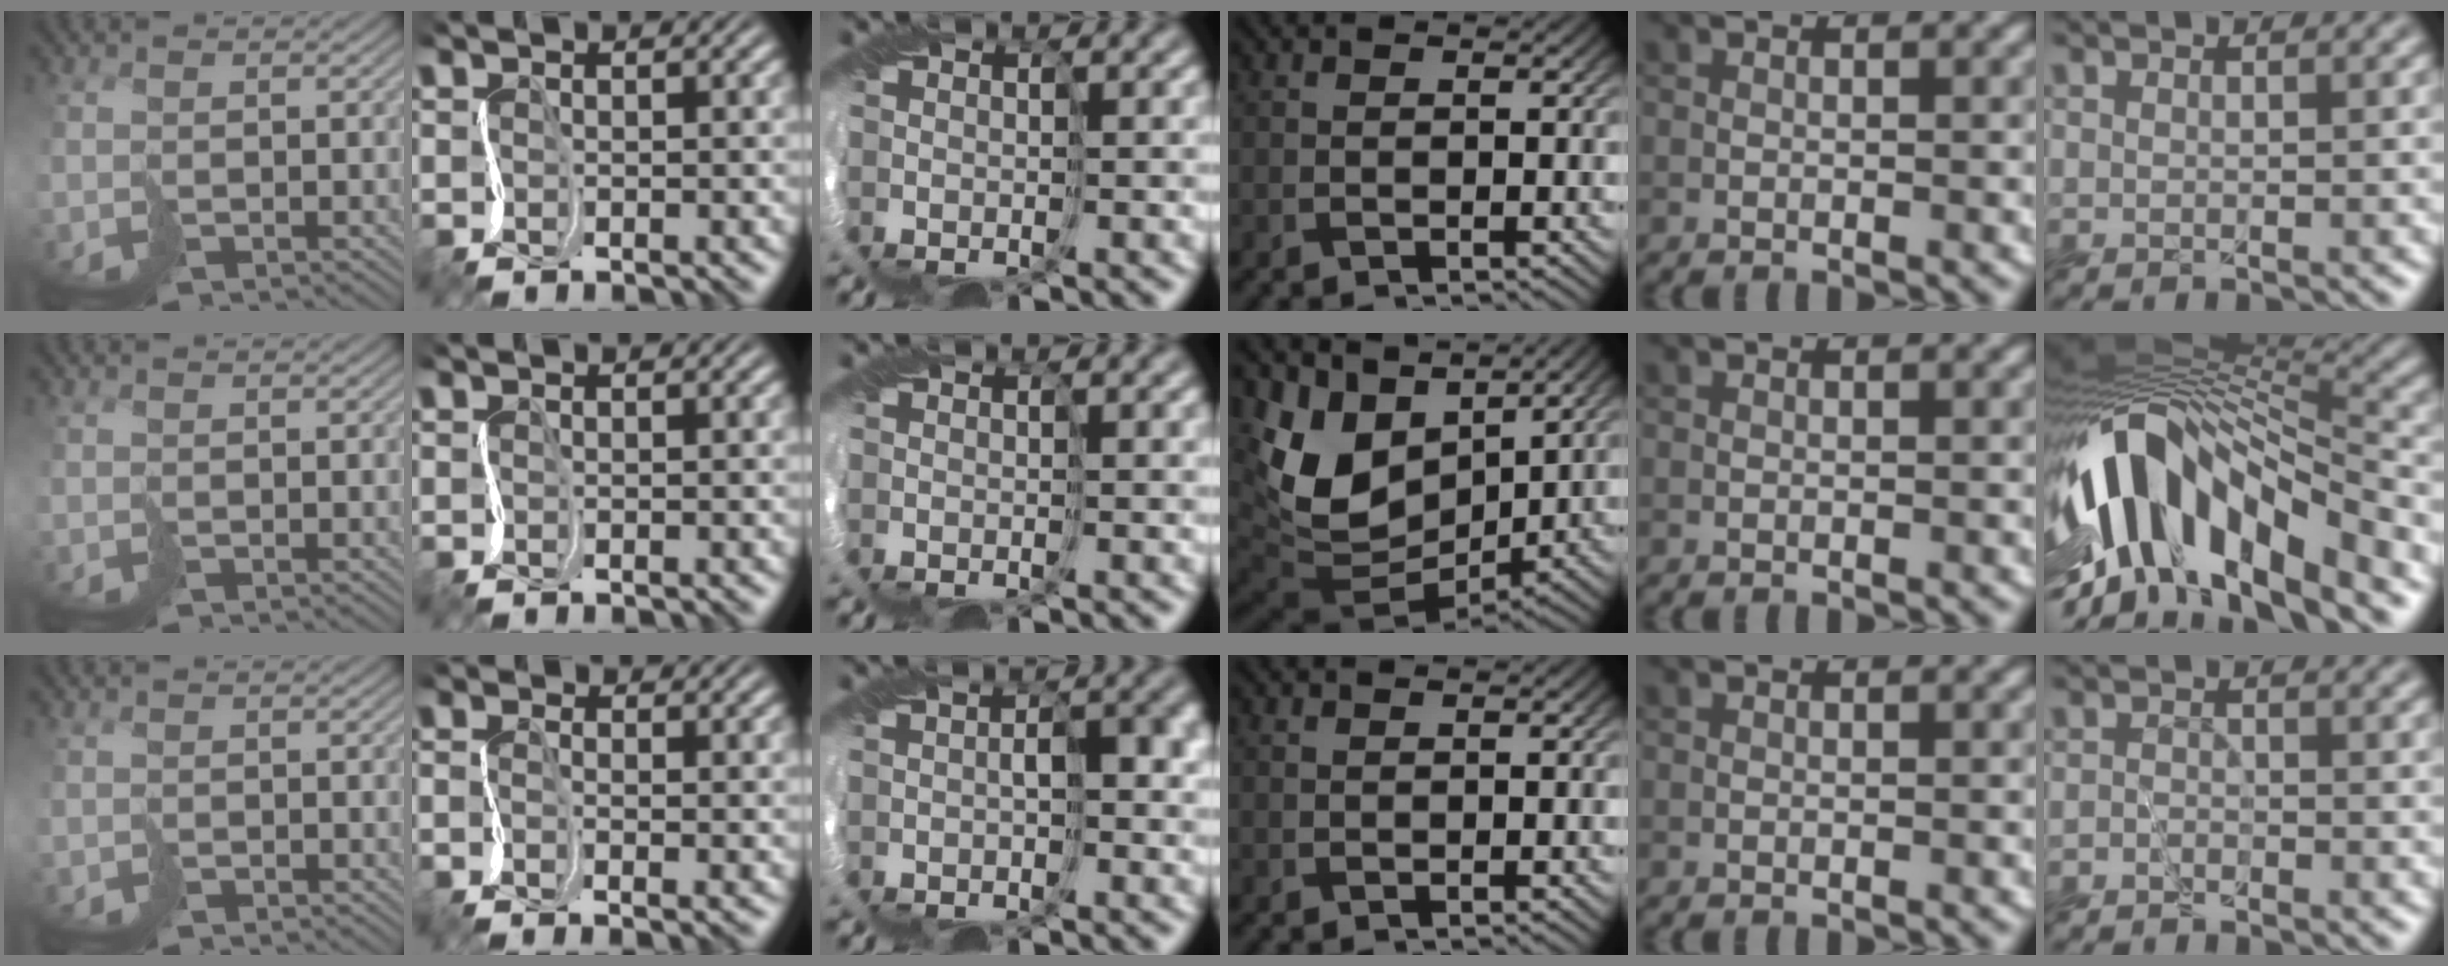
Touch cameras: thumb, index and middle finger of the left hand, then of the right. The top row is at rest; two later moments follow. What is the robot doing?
{"motion": "cut", "object": "bubble wrap"}